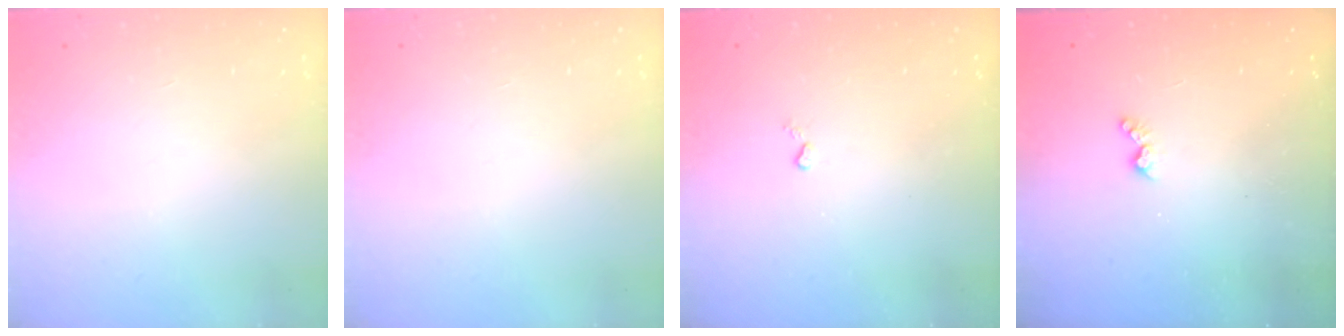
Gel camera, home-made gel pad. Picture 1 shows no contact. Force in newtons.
{"total": 0.0}
{"total": 2.6, "press": 2.6, "slide": 0.5}
{"total": 3.7, "press": 3.6, "slide": 0.7}